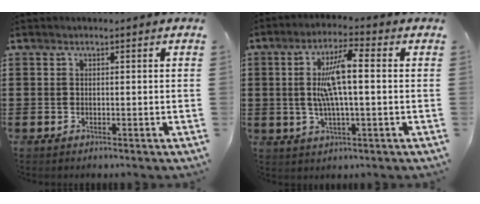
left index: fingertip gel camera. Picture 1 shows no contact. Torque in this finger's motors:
{"motor_torque": [1.68, 0.46, 0.71, 0.21]}